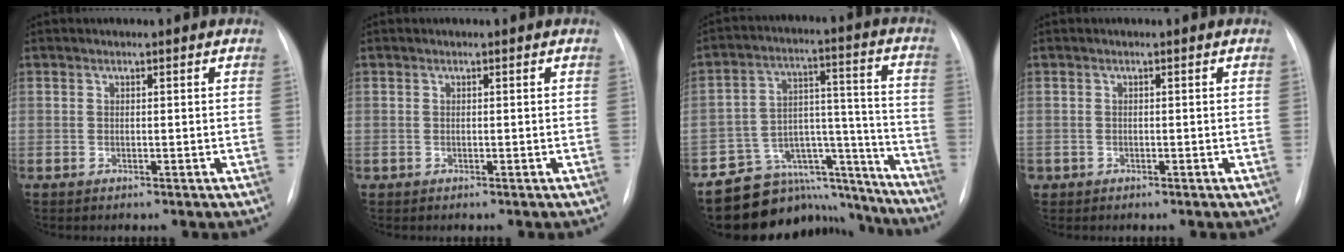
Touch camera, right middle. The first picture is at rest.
{"total": 0.0}
{"total": 14.9, "force": [-13.9, 5.4, 0.7], "torque": [0.016, 0.082, -0.207]}
{"total": 0.5, "force": [-0.2, 0.5, 0.0], "torque": [-0.003, 0.002, -0.003]}